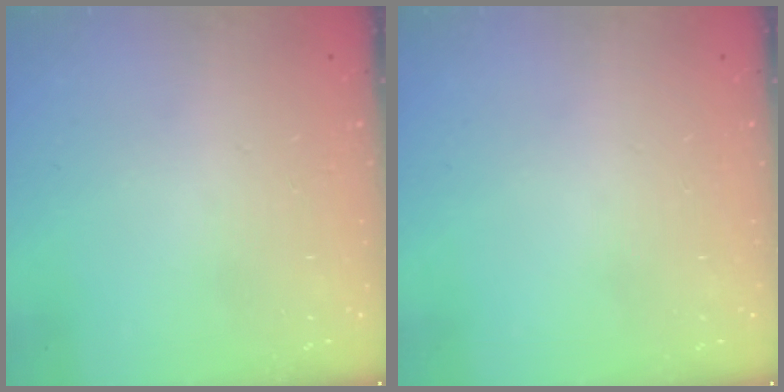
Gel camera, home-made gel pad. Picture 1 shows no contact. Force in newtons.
{"total": 0.0}